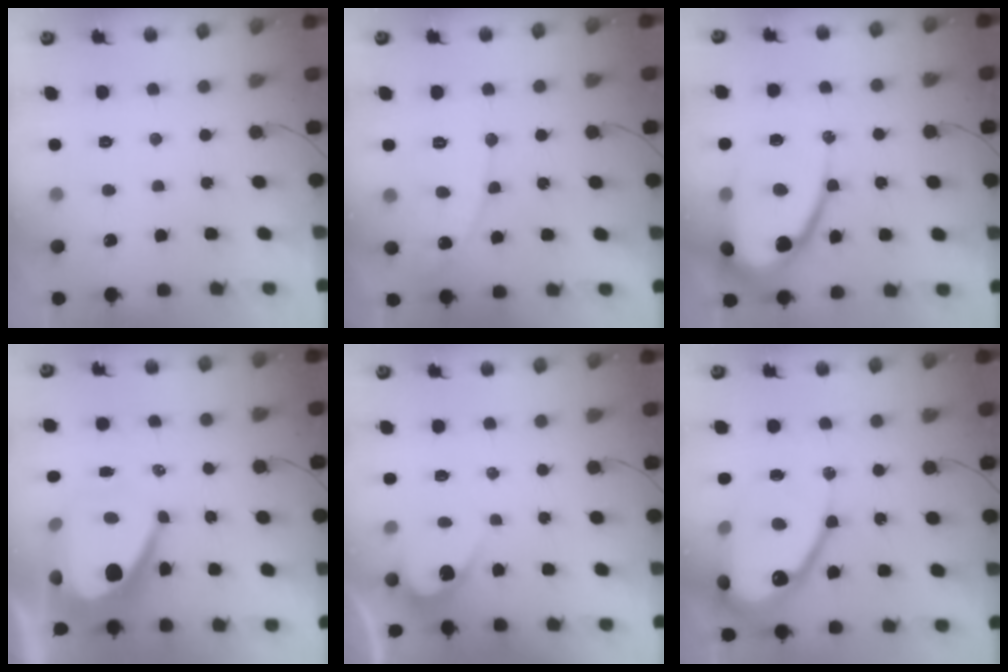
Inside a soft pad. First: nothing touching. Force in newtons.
{"total": 9.2, "press": 9.2, "slide": 0.9}
{"total": 15.4, "press": 15.3, "slide": 1.6}
{"total": 16.5, "press": 16.4, "slide": 1.5}
{"total": 3.6, "press": 3.6, "slide": 0.3}
{"total": 16.6, "press": 16.6, "slide": 1.0}